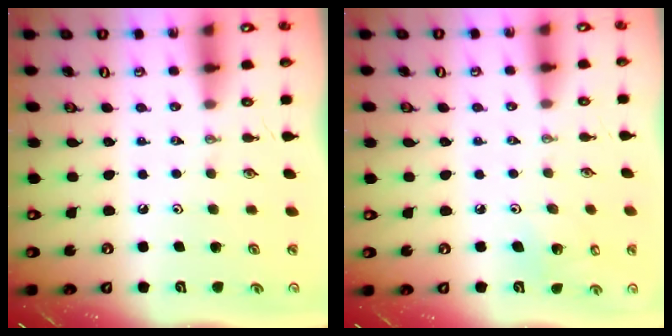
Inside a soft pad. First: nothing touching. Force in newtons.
{"total": 4.9, "press": 4.5, "slide": 2.0}